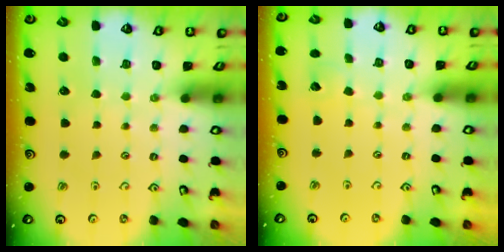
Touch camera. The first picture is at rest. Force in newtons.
{"total": 4.0, "press": 4.0, "slide": 0.3}